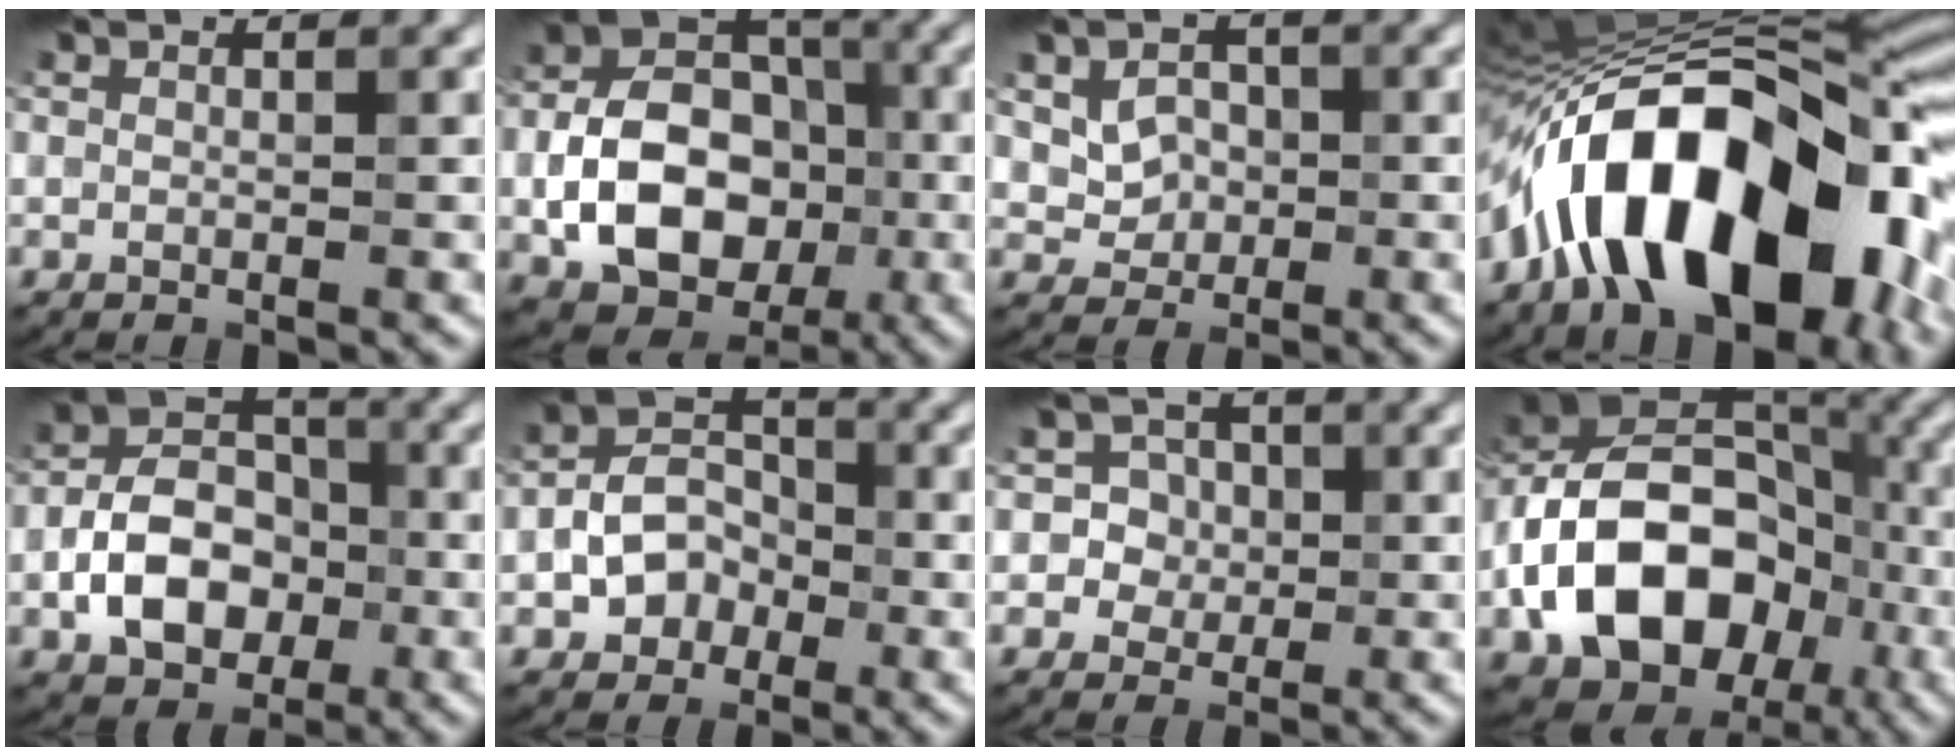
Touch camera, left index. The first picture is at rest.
{"total": 10.5, "force": [-2.5, 7.5, 7.0], "torque": [-0.125, 0.004, -0.045]}
{"total": 3.2, "force": [0.1, 2.6, 2.0], "torque": [-0.029, 0.002, 0.002]}
{"total": 17.9, "force": [-5.8, 8.8, 14.5], "torque": [-0.208, 0.029, -0.099]}
{"total": 7.0, "force": [-2.1, 4.8, 4.7], "torque": [-0.079, 0.010, -0.041]}
{"total": 4.7, "force": [-1.5, 3.7, 2.6], "torque": [-0.038, 0.010, -0.030]}
{"total": 5.1, "force": [0.2, 4.9, 1.1], "torque": [-0.008, 0.034, -0.015]}
{"total": 14.5, "force": [-4.5, 10.2, 9.3], "torque": [-0.167, 0.018, -0.095]}